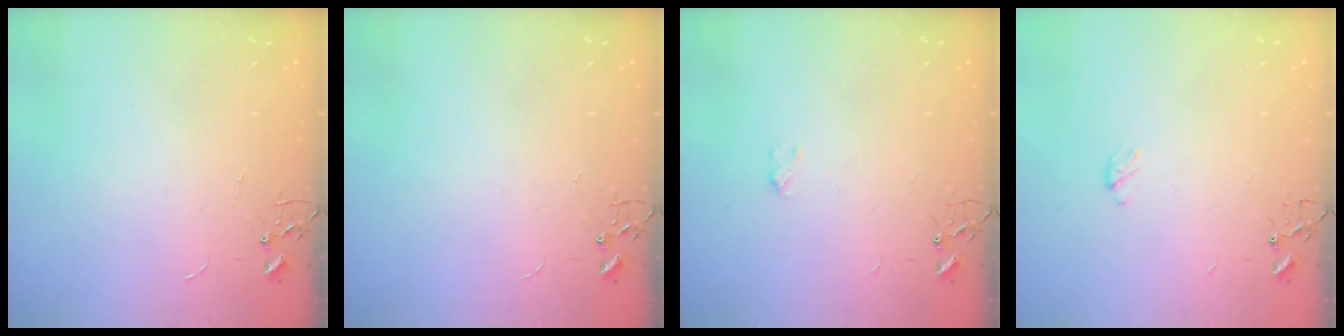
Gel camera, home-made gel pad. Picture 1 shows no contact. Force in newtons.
{"total": 0.0}
{"total": 2.6, "press": 2.6, "slide": 0.5}
{"total": 2.9, "press": 2.9, "slide": 0.4}